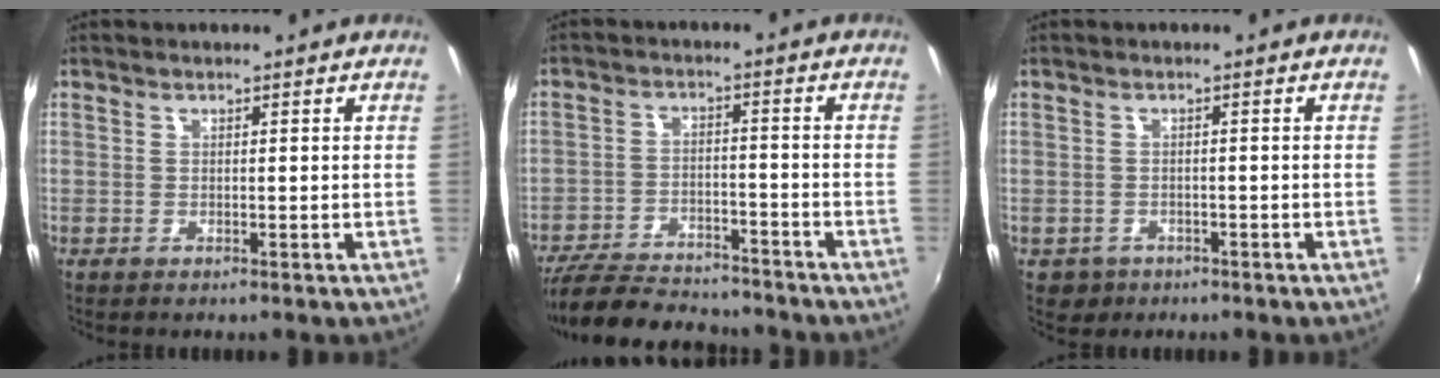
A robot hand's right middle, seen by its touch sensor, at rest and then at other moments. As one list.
[{"total": 15.9, "force": [-14.0, 4.5, 6.0], "torque": [-0.145, -0.014, -0.217]}, {"total": 3.3, "force": [-1.4, 2.9, 0.9], "torque": [-0.029, -0.002, -0.014]}]